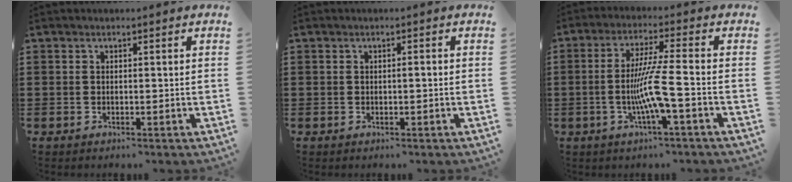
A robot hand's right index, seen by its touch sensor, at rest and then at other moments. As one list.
[{"total": 0.7, "force": [-0.2, 0.1, 0.6], "torque": [-0.013, -0.004, -0.002]}, {"total": 7.8, "force": [-2.0, -0.2, 7.5], "torque": [-0.150, -0.015, -0.046]}]